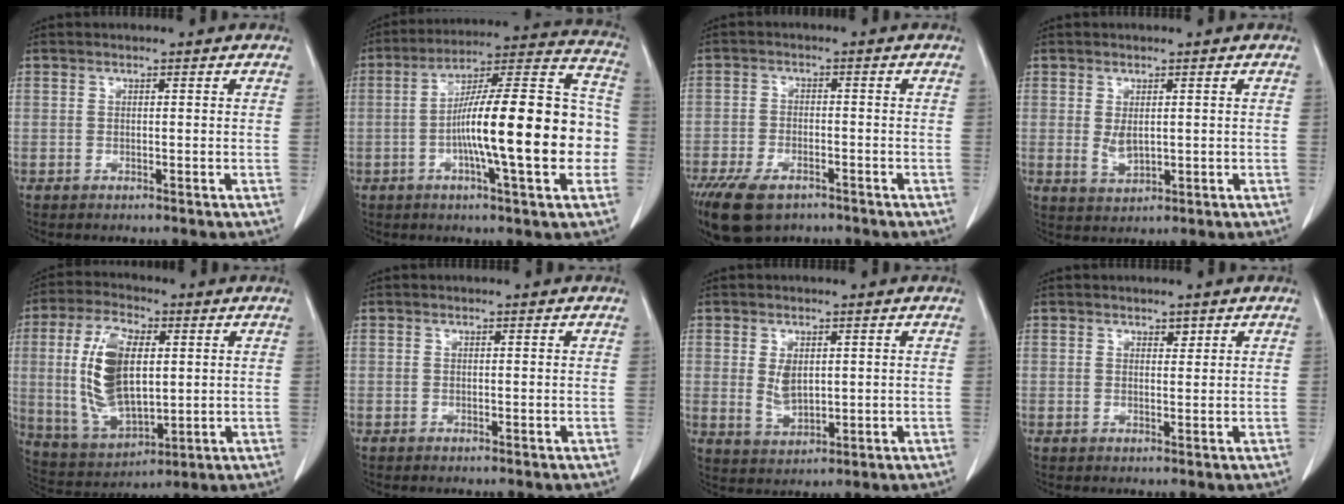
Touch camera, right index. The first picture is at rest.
{"total": 21.1, "force": [-3.3, 3.0, 20.7], "torque": [-0.282, 0.032, -0.052]}
{"total": 11.9, "force": [-7.8, 6.0, 6.6], "torque": [-0.142, -0.010, -0.124]}
{"total": 3.3, "force": [0.3, 1.9, 2.7], "torque": [-0.053, -0.002, 0.015]}
{"total": 14.6, "force": [1.6, 6.5, 13.0], "torque": [-0.273, 0.004, 0.039]}
{"total": 0.0}
{"total": 4.6, "force": [0.6, 2.8, 3.7], "torque": [-0.073, 0.002, 0.023]}
{"total": 1.4, "force": [0.9, 0.9, 0.6], "torque": [-0.008, -0.001, 0.015]}